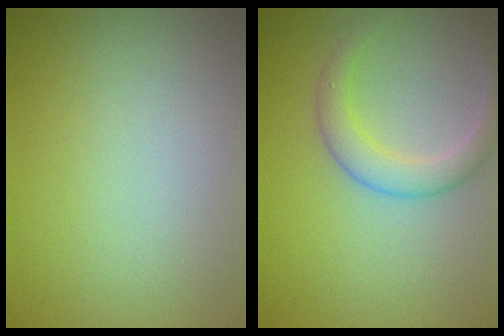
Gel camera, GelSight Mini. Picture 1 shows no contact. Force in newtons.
{"total": 3.1, "press": 3.1, "slide": 0.1}